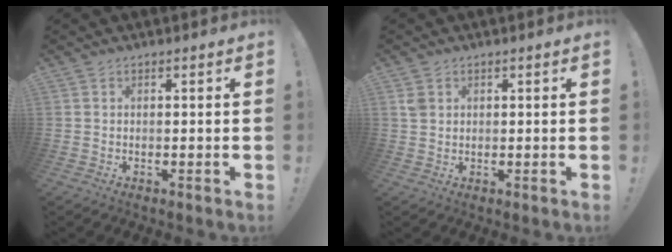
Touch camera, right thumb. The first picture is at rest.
{"total": 2.4, "force": [1.1, 1.8, 1.1], "torque": [-0.011, -0.001, 0.020]}